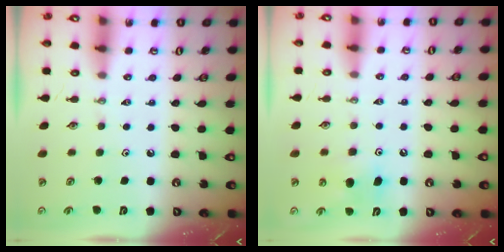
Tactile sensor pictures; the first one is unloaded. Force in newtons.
{"total": 7.5, "press": 7.4, "slide": 1.3}